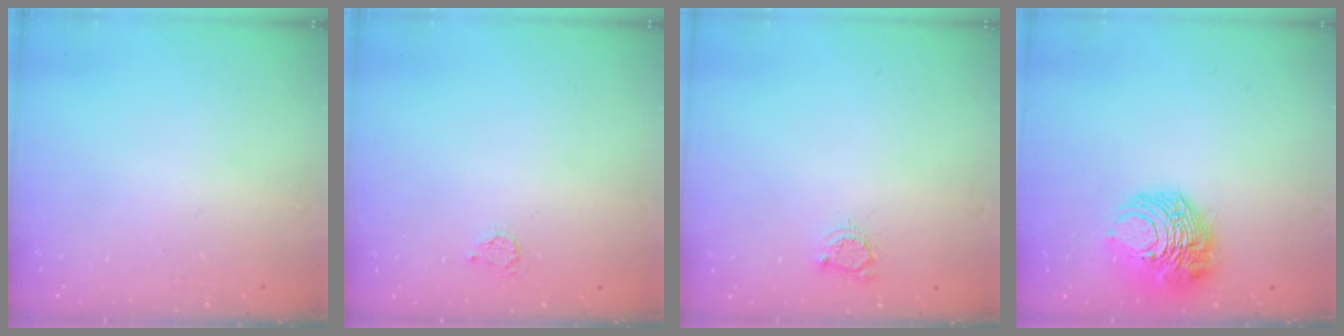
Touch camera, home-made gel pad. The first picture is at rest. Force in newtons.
{"total": 3.0, "press": 3.0, "slide": 0.4}
{"total": 3.6, "press": 3.6, "slide": 0.5}
{"total": 11.1, "press": 11.0, "slide": 1.2}